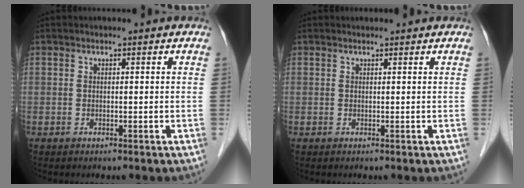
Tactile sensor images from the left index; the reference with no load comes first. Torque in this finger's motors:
{"motor_torque": [0.12, -0.07, -0.03, 0.01]}